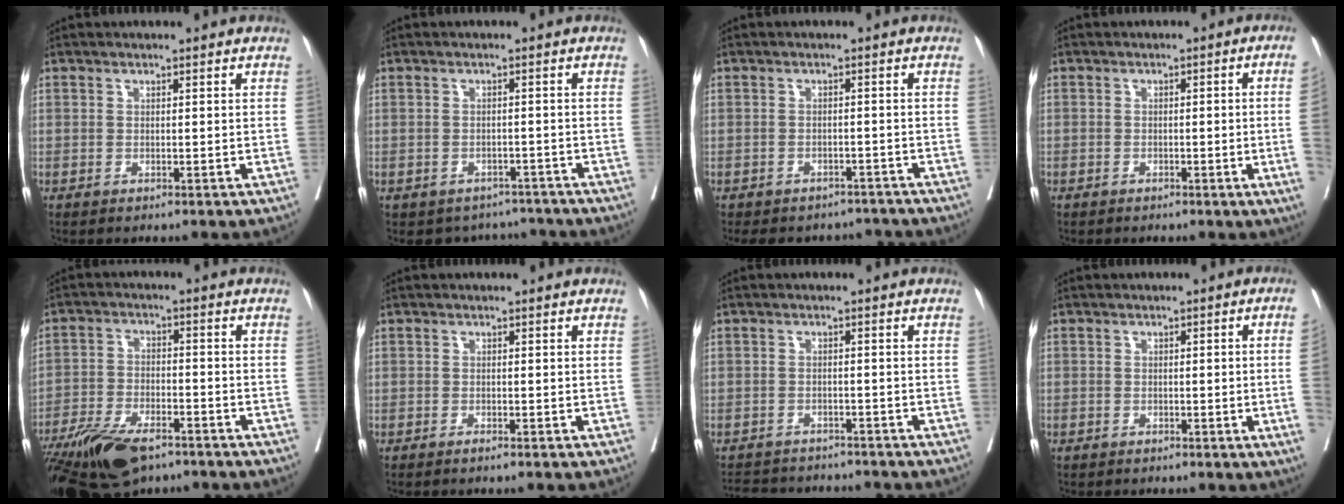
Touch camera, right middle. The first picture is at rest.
{"total": 5.6, "force": [-4.9, 2.8, -0.1], "torque": [0.018, 0.020, -0.057]}
{"total": 9.8, "force": [-8.9, 3.9, 1.6], "torque": [-0.025, 0.011, -0.101]}
{"total": 5.2, "force": [-1.0, -1.0, 4.9], "torque": [-0.057, -0.003, -0.014]}
{"total": 14.5, "force": [-10.2, 5.3, 8.8], "torque": [-0.175, -0.022, -0.179]}
{"total": 1.0, "force": [-0.8, 0.0, 0.6], "torque": [-0.013, -0.002, -0.013]}
{"total": 9.9, "force": [-9.3, 2.5, 2.3], "torque": [-0.043, 0.007, -0.123]}
{"total": 3.9, "force": [-0.9, -0.7, 3.7], "torque": [-0.045, 0.000, -0.011]}